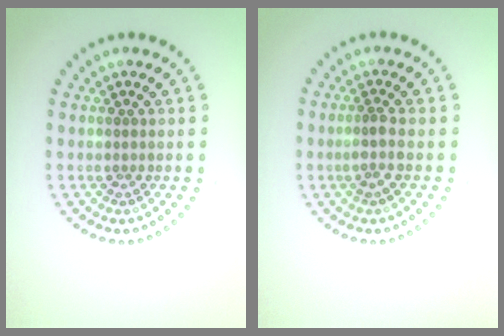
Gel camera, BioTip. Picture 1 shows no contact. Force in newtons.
{"total": 1.5, "press": 1.2, "slide": 0.9}